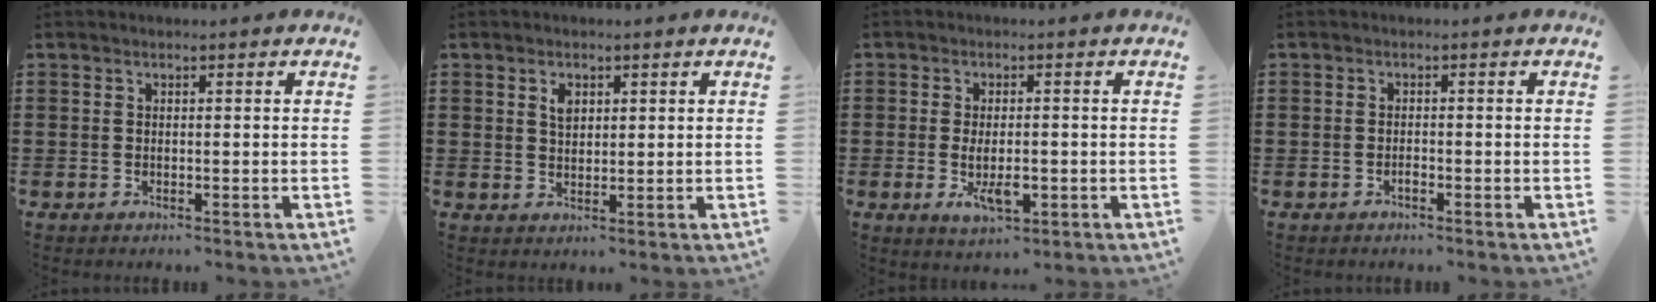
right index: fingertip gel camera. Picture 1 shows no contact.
{"total": 2.2, "force": [1.1, 1.2, 1.5], "torque": [-0.026, -0.002, 0.020]}
{"total": 4.8, "force": [-1.1, 1.9, 4.2], "torque": [-0.079, -0.002, -0.023]}
{"total": 0.9, "force": [-0.6, 0.4, 0.6], "torque": [-0.014, -0.004, -0.010]}